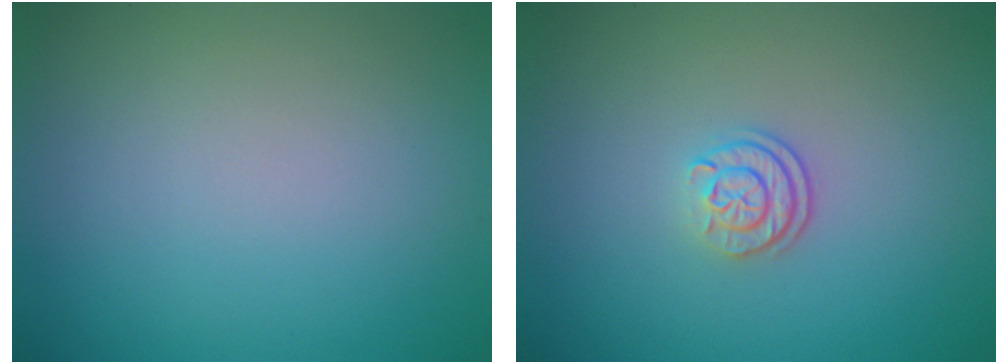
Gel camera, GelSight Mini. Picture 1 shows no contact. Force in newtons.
{"total": 2.1, "press": 1.7, "slide": 1.3}